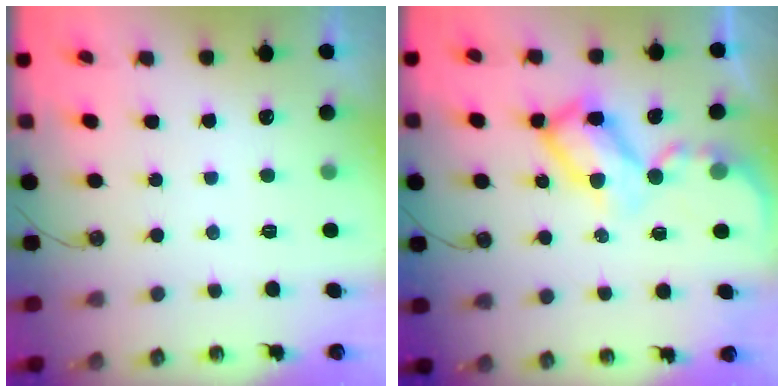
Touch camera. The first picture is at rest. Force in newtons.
{"total": 12.2, "press": 12.2, "slide": 1.1}